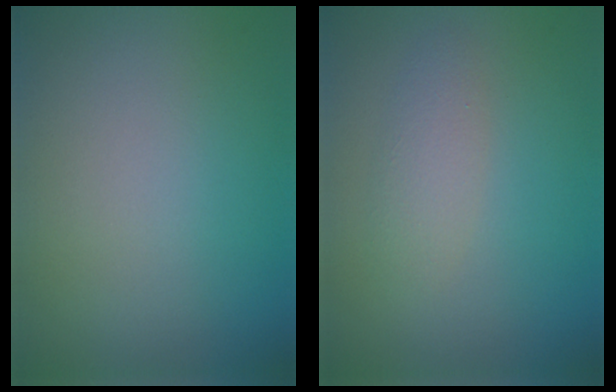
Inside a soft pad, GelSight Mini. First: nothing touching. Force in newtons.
{"total": 1.8, "press": 1.8, "slide": 0.0}